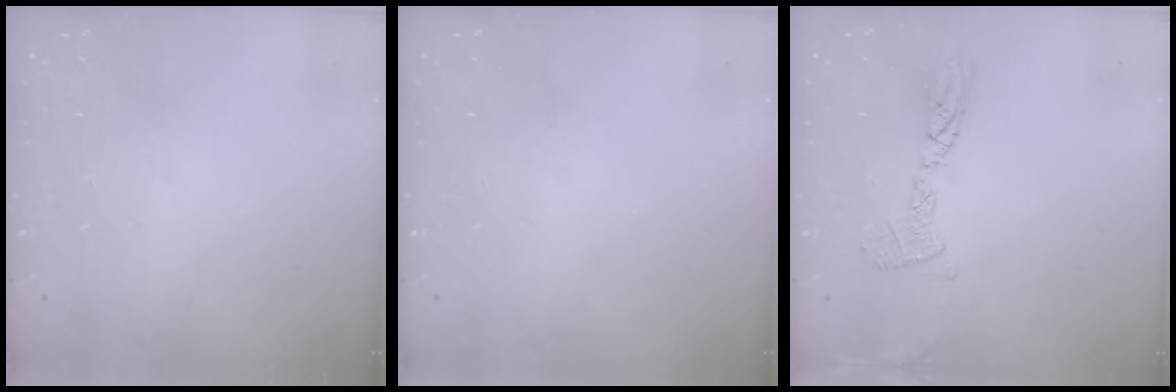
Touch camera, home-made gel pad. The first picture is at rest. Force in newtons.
{"total": 2.7, "press": 2.0, "slide": 1.8}
{"total": 10.3, "press": 10.3, "slide": 1.1}